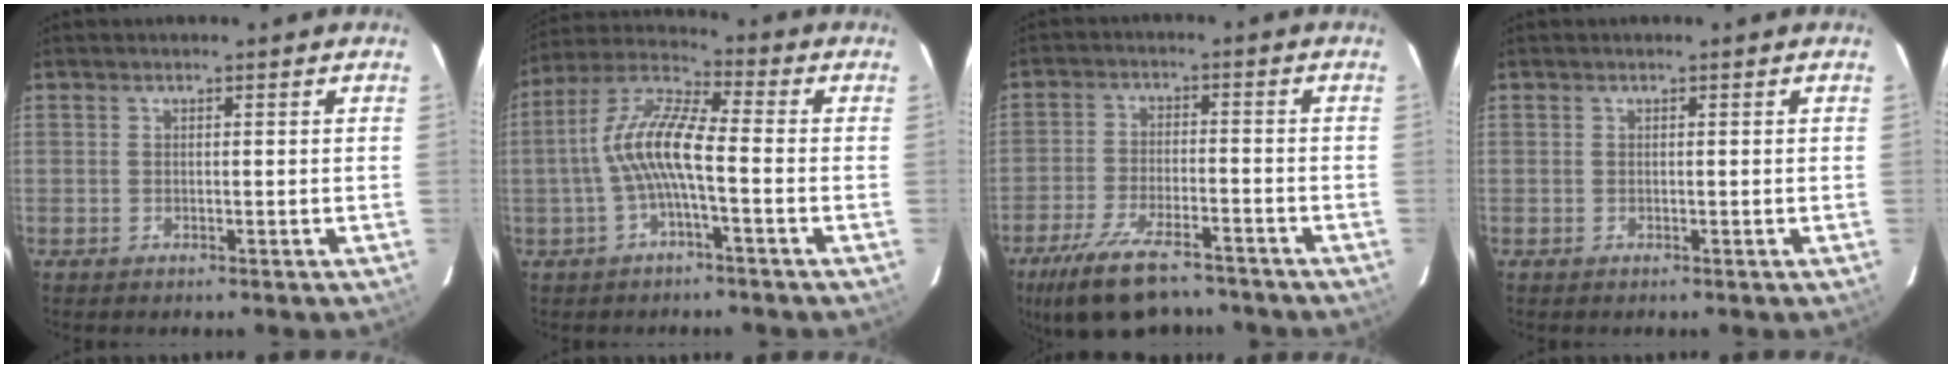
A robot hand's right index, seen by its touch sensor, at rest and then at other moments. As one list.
[{"total": 9.9, "force": [-1.8, 1.8, 9.5], "torque": [-0.208, 0.017, -0.036]}, {"total": 14.9, "force": [-11.3, 5.4, 8.0], "torque": [-0.178, -0.024, -0.190]}, {"total": 0.0}]